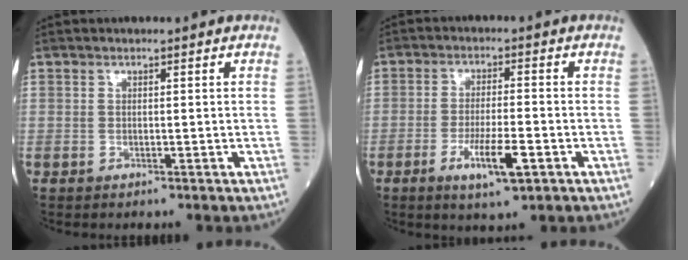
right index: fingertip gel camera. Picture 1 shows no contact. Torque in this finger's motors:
{"motor_torque": [0.87, -0.54, 0.44, 0.11]}